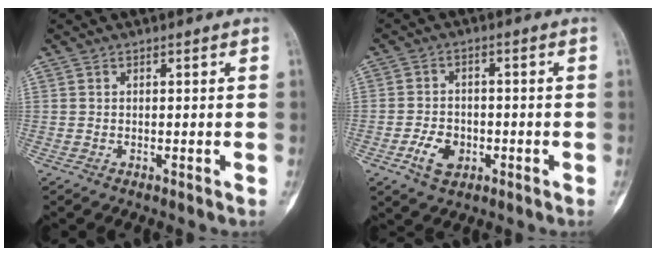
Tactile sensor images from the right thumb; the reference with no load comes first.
{"total": 5.8, "force": [-2.3, 4.1, 3.4], "torque": [-0.050, 0.012, -0.039]}